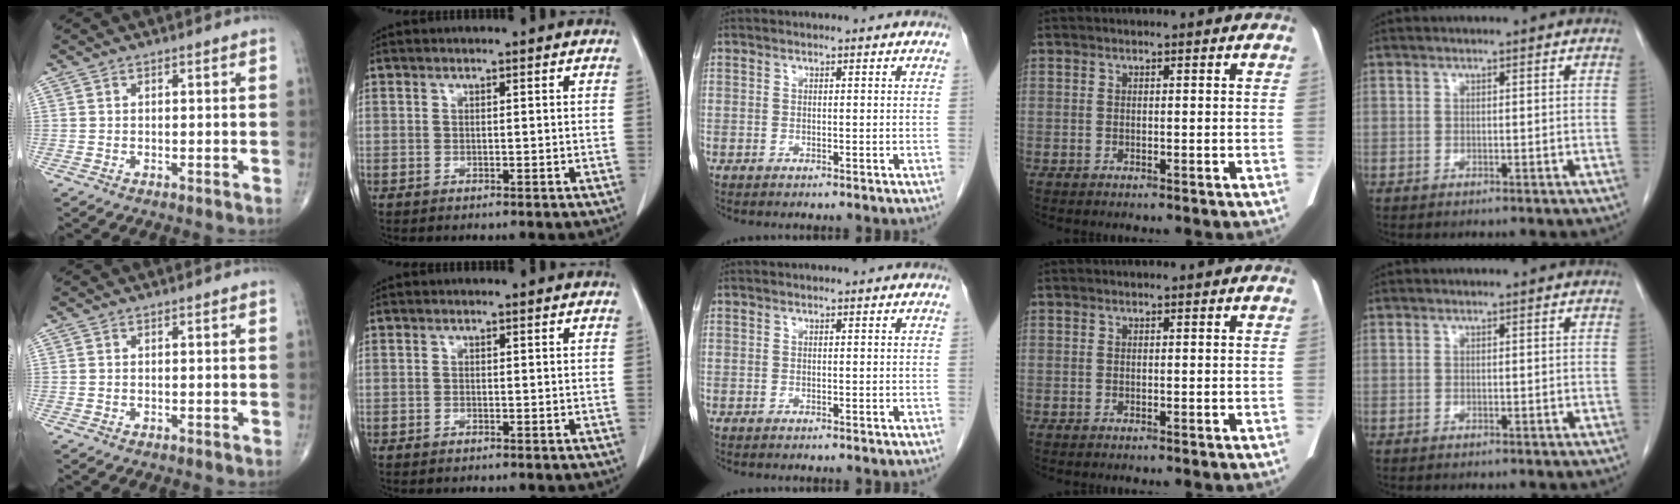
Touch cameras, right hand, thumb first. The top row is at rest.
{}